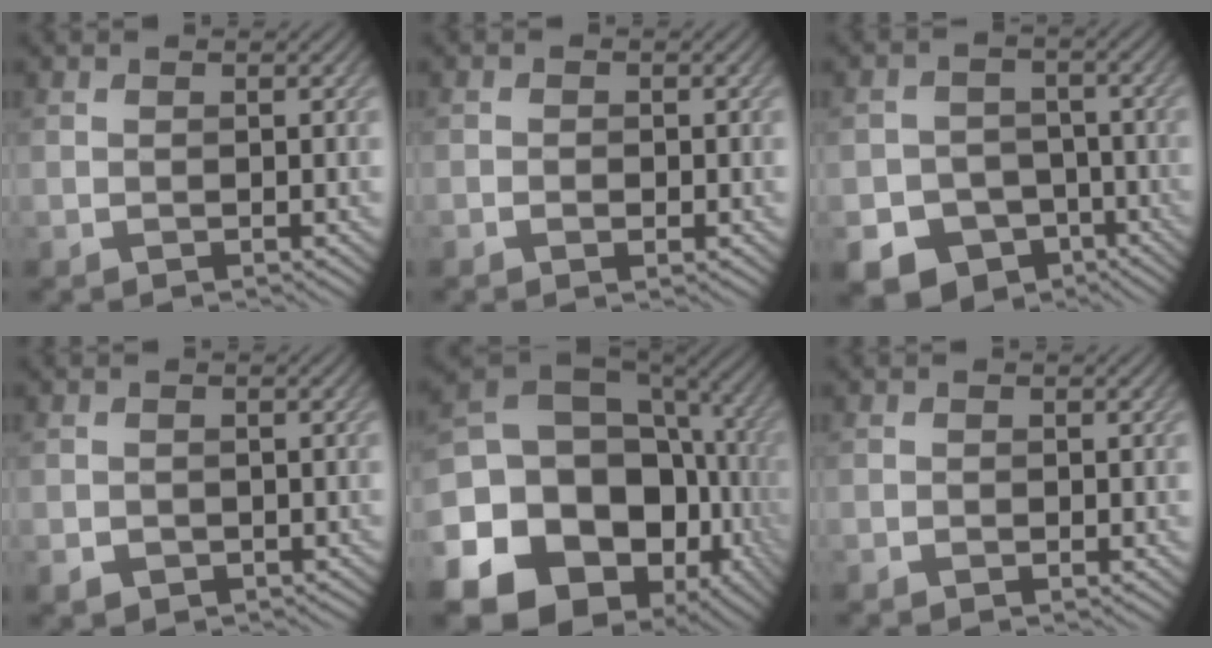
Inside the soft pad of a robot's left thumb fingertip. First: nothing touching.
{"total": 1.1, "force": [-0.5, 0.7, 0.8], "torque": [-0.010, -0.002, -0.009]}
{"total": 10.6, "force": [-6.5, 7.9, 2.9], "torque": [-0.061, -0.025, -0.109]}
{"total": 1.9, "force": [-0.9, 1.6, 0.6], "torque": [-0.009, -0.009, -0.018]}
{"total": 22.4, "force": [-7.3, 17.8, 11.4], "torque": [-0.246, -0.039, -0.122]}
{"total": 0.5, "force": [-0.2, 0.4, 0.3], "torque": [-0.003, -0.002, -0.003]}